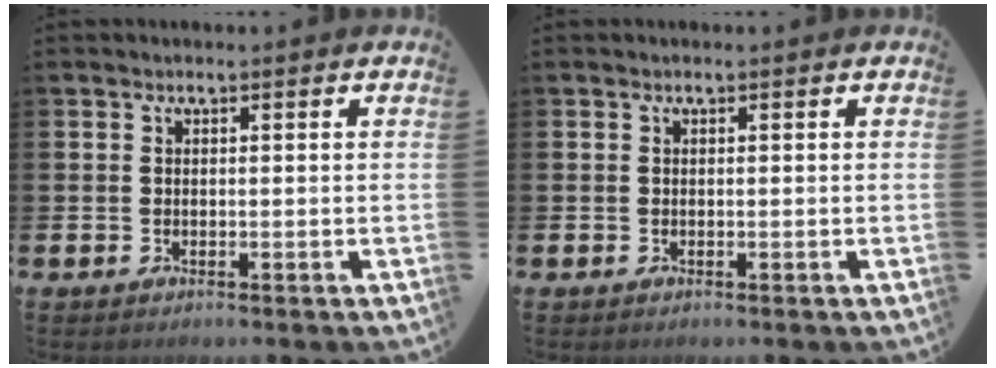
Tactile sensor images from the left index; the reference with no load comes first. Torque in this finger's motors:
{"motor_torque": [0.00, 0.00, 0.00, 0.01]}